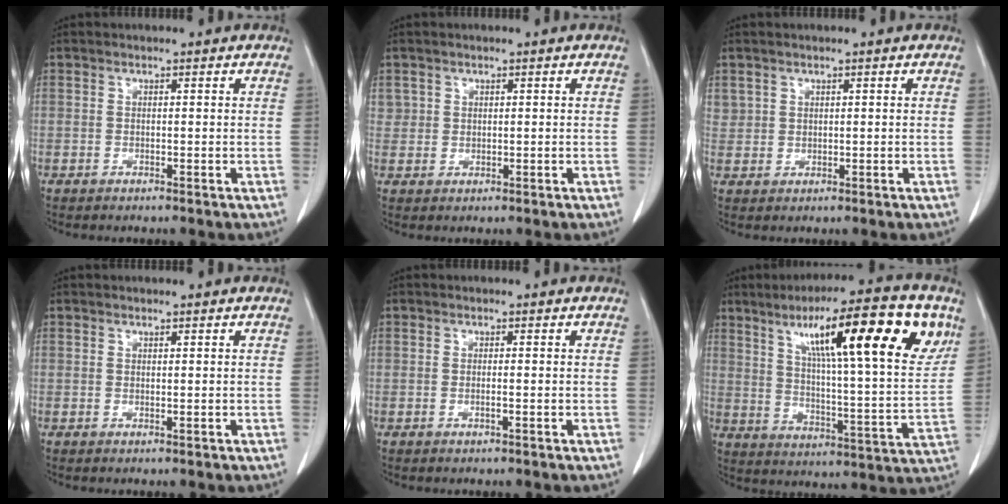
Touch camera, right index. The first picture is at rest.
{"total": 1.8, "force": [0.8, 1.6, 0.1], "torque": [0.012, 0.002, 0.010]}
{"total": 2.1, "force": [1.2, 1.7, 0.3], "torque": [0.002, 0.004, 0.024]}
{"total": 0.0}
{"total": 0.9, "force": [-0.3, 0.0, 0.9], "torque": [-0.019, -0.001, -0.003]}
{"total": 22.8, "force": [10.9, 2.9, 19.8], "torque": [-0.300, 0.023, 0.165]}